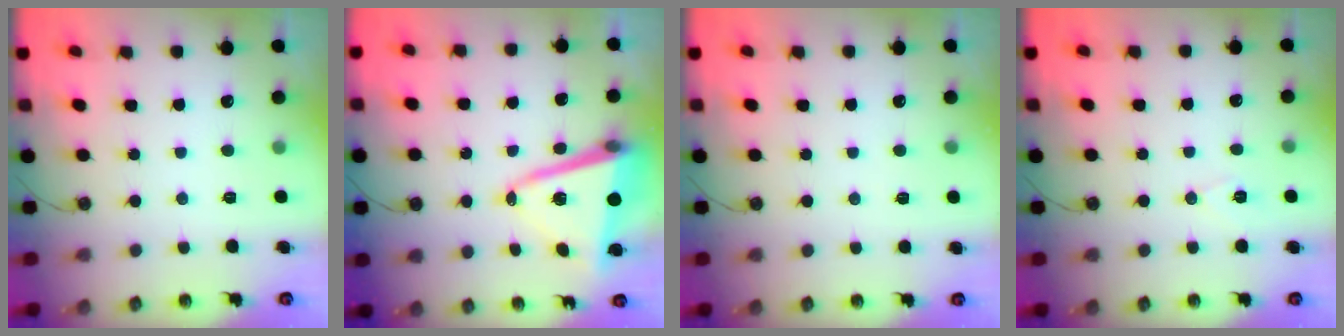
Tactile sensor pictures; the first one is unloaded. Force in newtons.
{"total": 12.7, "press": 12.6, "slide": 1.4}
{"total": 2.8, "press": 2.2, "slide": 1.6}
{"total": 6.8, "press": 5.2, "slide": 4.4}